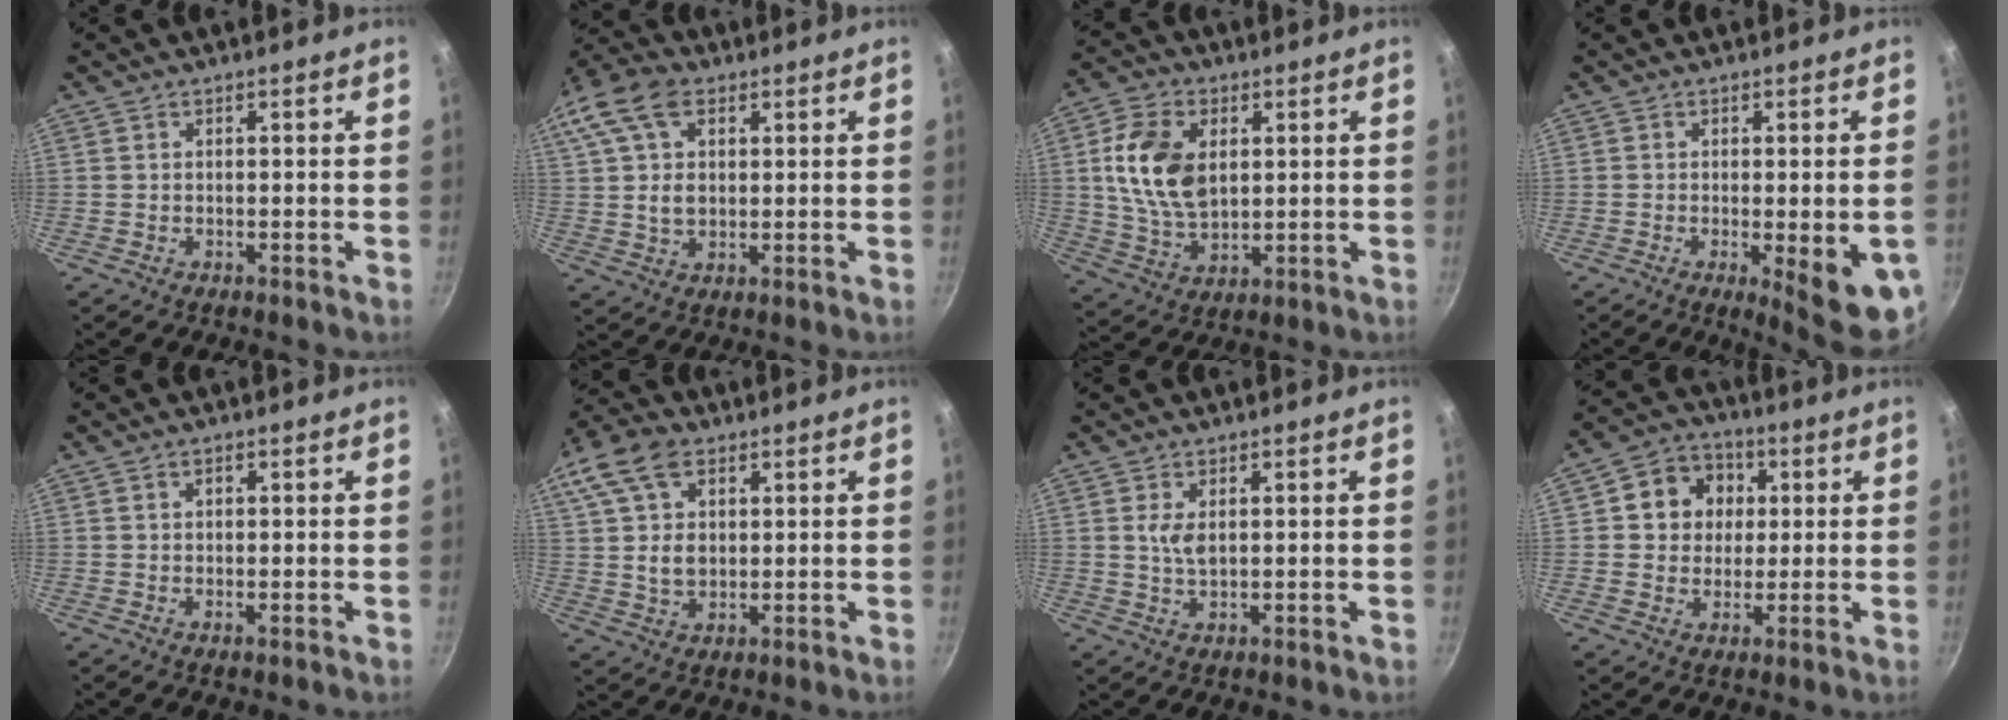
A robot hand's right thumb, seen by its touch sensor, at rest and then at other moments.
{"total": 17.2, "force": [6.0, 11.8, 11.0], "torque": [-0.240, 0.025, 0.103]}
{"total": 13.7, "force": [2.7, 8.8, 10.2], "torque": [-0.178, -0.008, 0.053]}
{"total": 11.1, "force": [-2.8, 2.8, 10.4], "torque": [-0.114, -0.007, -0.027]}
{"total": 1.5, "force": [0.5, 0.9, 1.1], "torque": [-0.015, 0.000, 0.006]}
{"total": 15.8, "force": [5.4, 11.0, 10.0], "torque": [-0.202, 0.015, 0.096]}
{"total": 3.6, "force": [1.0, 1.8, 3.0], "torque": [-0.052, -0.008, 0.020]}
{"total": 10.0, "force": [2.2, 8.9, 4.1], "torque": [-0.031, 0.009, 0.025]}